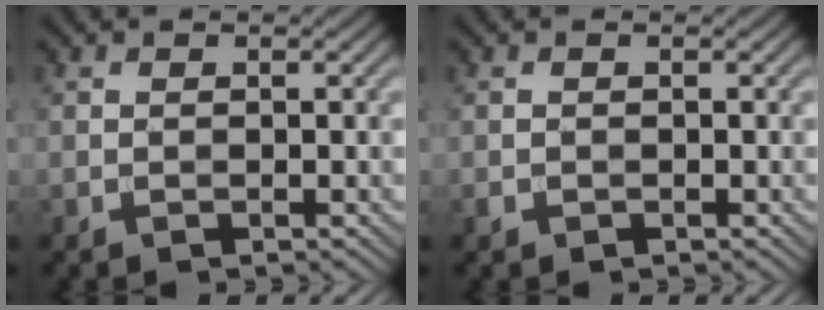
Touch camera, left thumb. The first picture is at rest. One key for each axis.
{"total": 0.6, "fx": -0.3, "fy": 0.5, "fz": 0.1, "tx": -0.003, "ty": -0.005, "tz": -0.006}